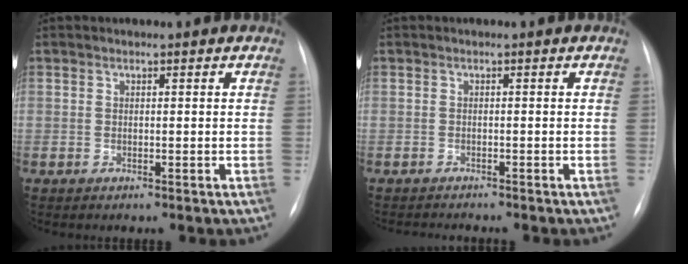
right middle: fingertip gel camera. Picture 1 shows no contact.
{"total": 2.1, "force": [-2.1, -0.3, 0.2], "torque": [-0.001, -0.009, -0.031]}